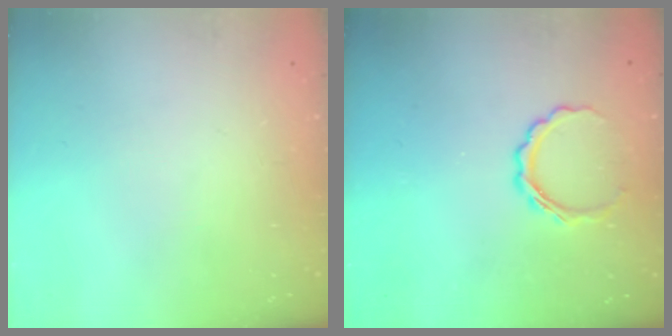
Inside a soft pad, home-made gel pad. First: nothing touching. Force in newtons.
{"total": 6.4, "press": 6.3, "slide": 0.9}